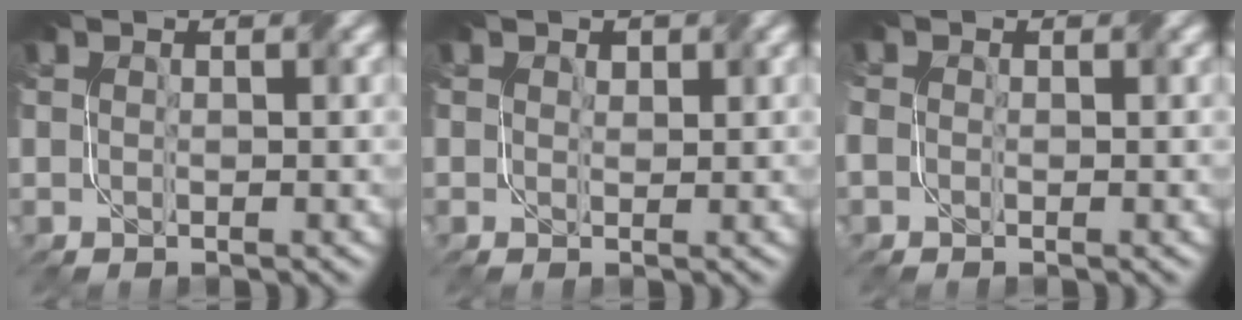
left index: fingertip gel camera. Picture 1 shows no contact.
{"total": 1.3, "force": [0.9, 0.8, 0.4], "torque": [-0.014, 0.002, 0.010]}
{"total": 1.8, "force": [-0.3, 1.4, 1.0], "torque": [-0.031, 0.007, -0.004]}